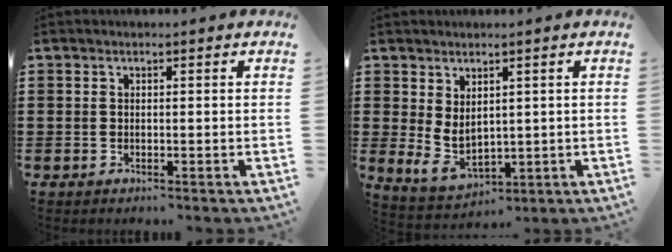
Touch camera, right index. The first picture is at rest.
{"total": 4.2, "force": [1.3, 2.9, 2.8], "torque": [-0.073, -0.003, 0.024]}